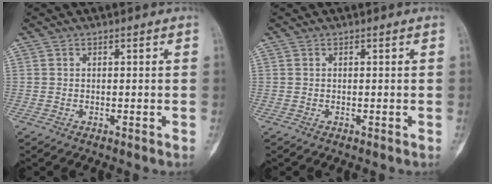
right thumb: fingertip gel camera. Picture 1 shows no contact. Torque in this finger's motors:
{"motor_torque": [0.00, 0.00, 0.07, 0.07, 0.00]}